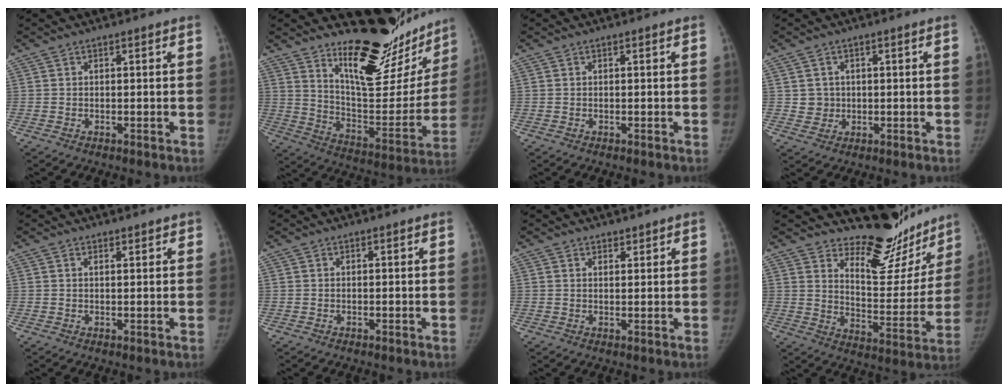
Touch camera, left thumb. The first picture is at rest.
{"total": 24.6, "force": [19.5, 9.0, 12.0], "torque": [-0.121, -0.145, 0.287]}
{"total": 0.0}
{"total": 3.0, "force": [0.5, 2.9, 0.5], "torque": [0.008, 0.001, 0.011]}
{"total": 1.1, "force": [0.9, 0.5, 0.4], "torque": [-0.002, -0.005, 0.011]}
{"total": 0.0}
{"total": 1.5, "force": [1.2, 0.7, 0.2], "torque": [0.011, -0.009, 0.017]}
{"total": 17.8, "force": [15.5, 6.9, 5.5], "torque": [-0.008, -0.138, 0.211]}